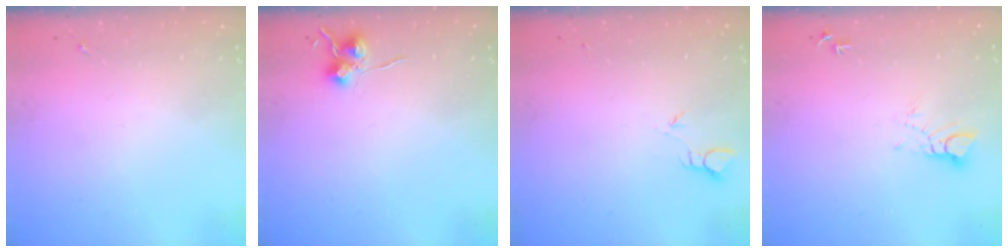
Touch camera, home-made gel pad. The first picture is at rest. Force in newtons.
{"total": 6.9, "press": 6.9, "slide": 0.6}
{"total": 2.0, "press": 2.0, "slide": 0.1}
{"total": 4.3, "press": 4.3, "slide": 0.4}